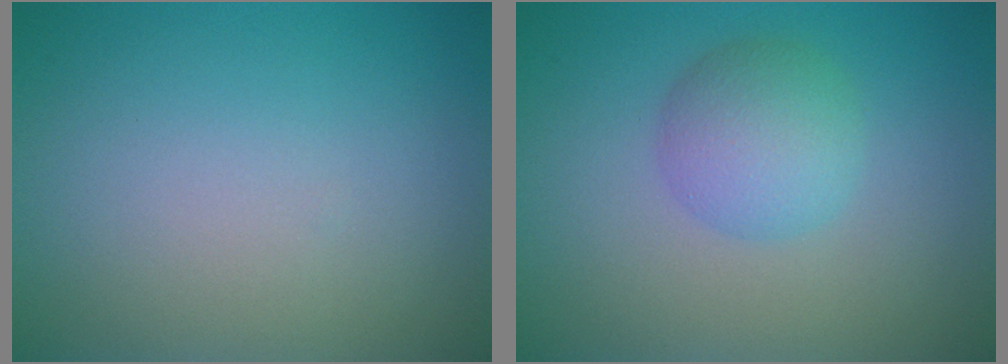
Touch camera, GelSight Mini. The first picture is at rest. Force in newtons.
{"total": 3.6, "press": 3.6, "slide": 0.1}